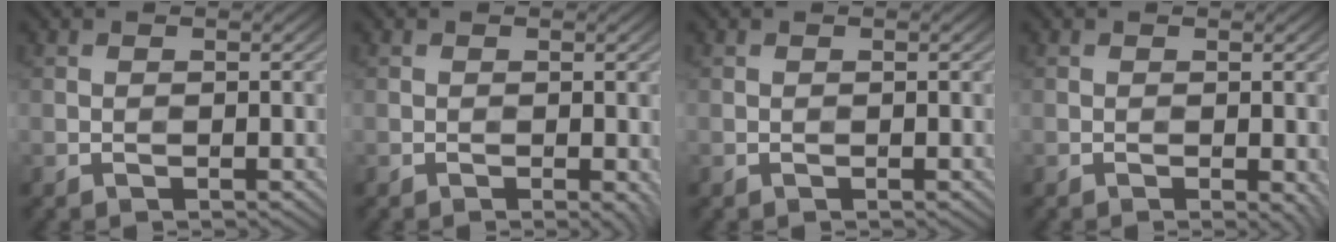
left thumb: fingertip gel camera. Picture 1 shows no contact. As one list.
[{"total": 1.1, "force": [-0.3, 0.3, 1.0], "torque": [-0.013, -0.005, -0.005]}, {"total": 0.0}, {"total": 1.5, "force": [-0.4, 0.6, 1.3], "torque": [-0.018, -0.007, -0.005]}]